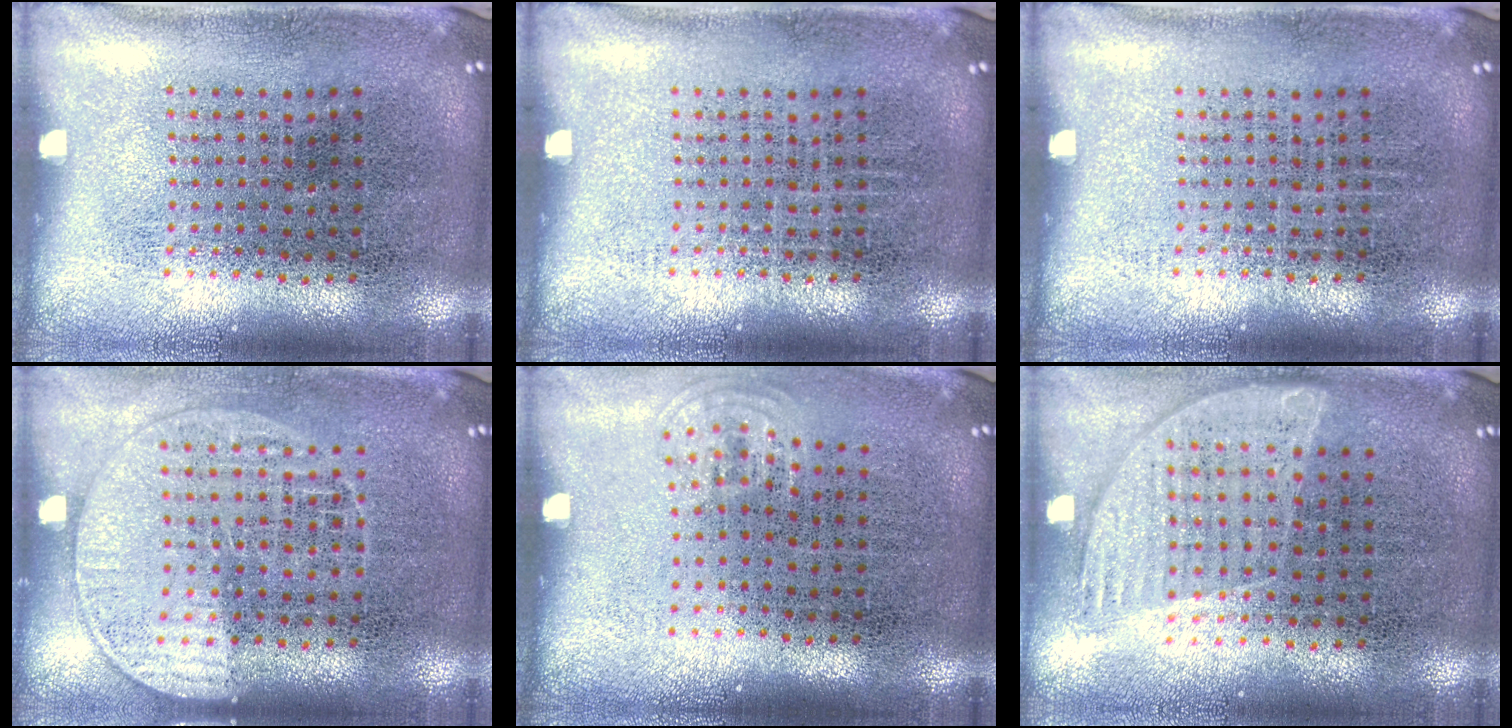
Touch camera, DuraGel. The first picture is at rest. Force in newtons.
{"total": 0.0}
{"total": 0.0}
{"total": 1.3, "press": 1.2, "slide": 0.5}
{"total": 0.8, "press": 0.5, "slide": 0.6}
{"total": 0.9, "press": 0.8, "slide": 0.3}